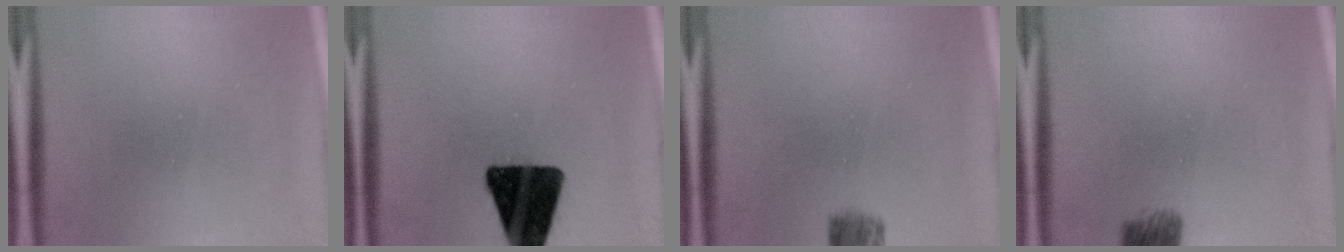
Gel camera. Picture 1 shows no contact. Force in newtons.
{"total": 17.1}
{"total": 3.7}
{"total": 3.9}